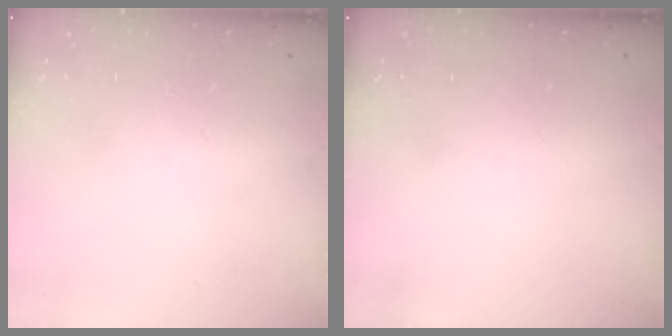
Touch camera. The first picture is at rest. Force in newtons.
{"total": 0.0}